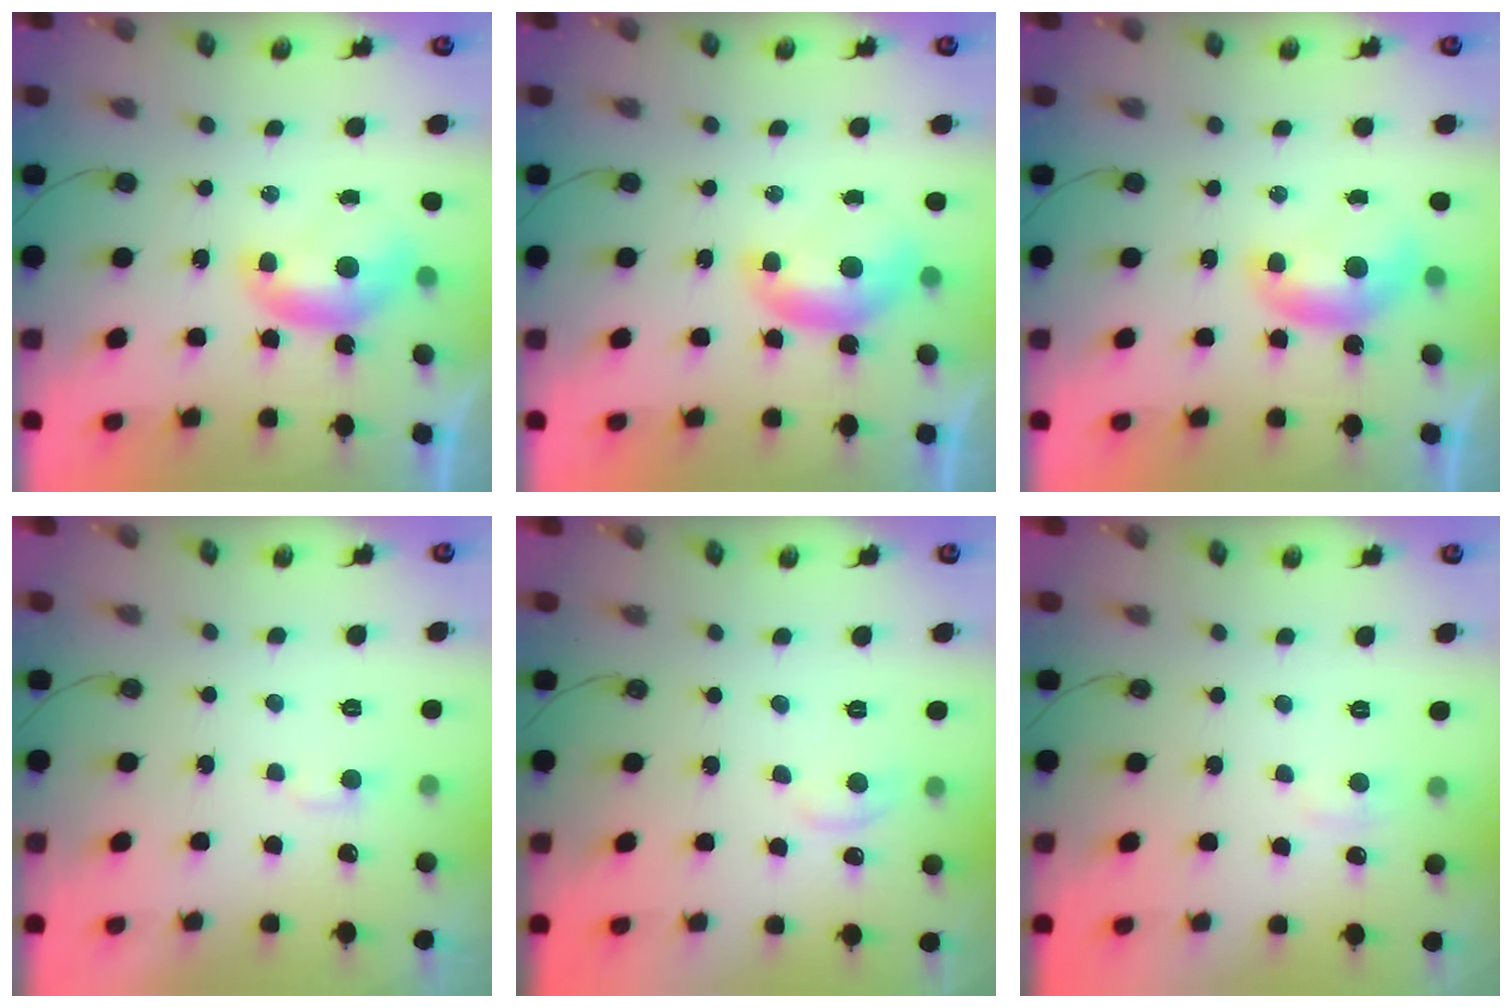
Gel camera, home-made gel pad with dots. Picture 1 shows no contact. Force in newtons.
{"total": 0.0}
{"total": 0.0}
{"total": 3.2, "press": 3.2, "slide": 0.4}
{"total": 1.5, "press": 1.2, "slide": 1.0}
{"total": 2.4, "press": 2.3, "slide": 0.2}